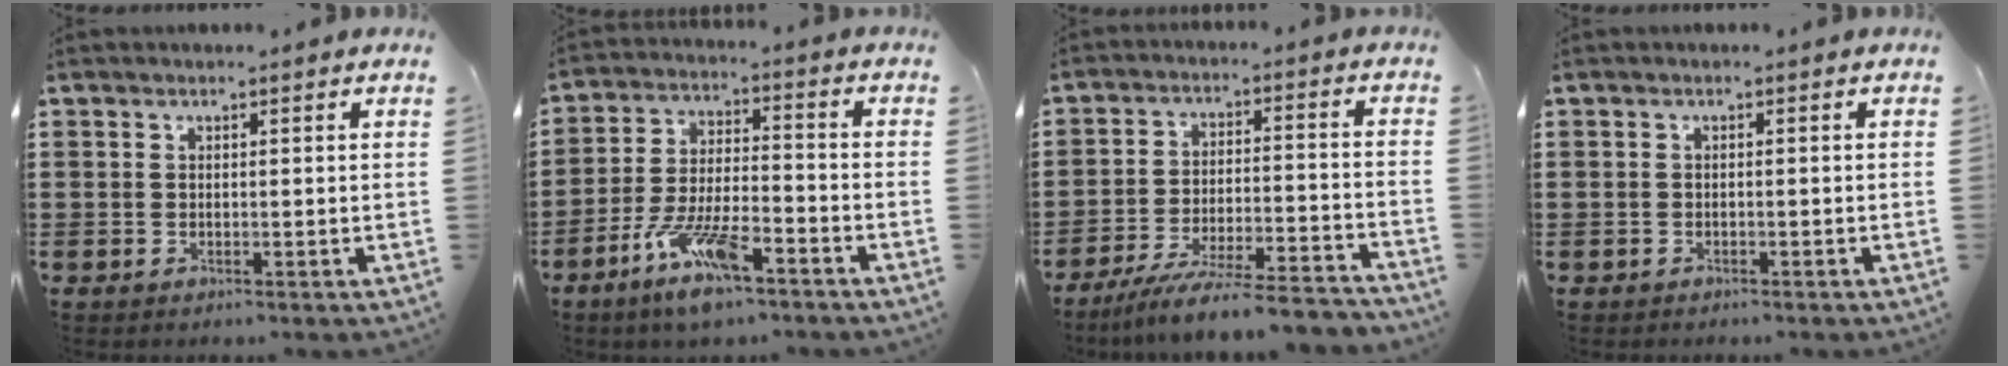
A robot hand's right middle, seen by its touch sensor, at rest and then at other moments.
{"total": 10.2, "force": [-6.4, 2.4, 7.6], "torque": [-0.163, -0.005, -0.121]}
{"total": 8.4, "force": [-7.7, 0.0, 3.4], "torque": [-0.062, 0.001, -0.148]}
{"total": 0.7, "force": [-0.7, 0.3, 0.0], "torque": [-0.001, 0.003, -0.015]}